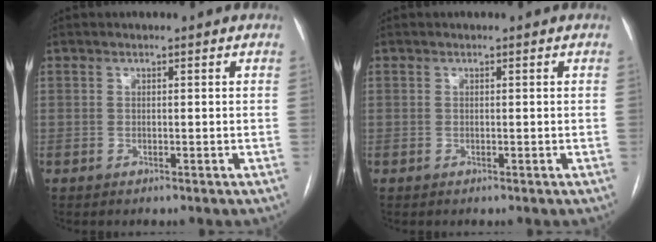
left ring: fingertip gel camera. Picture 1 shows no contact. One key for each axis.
{"total": 0.0}